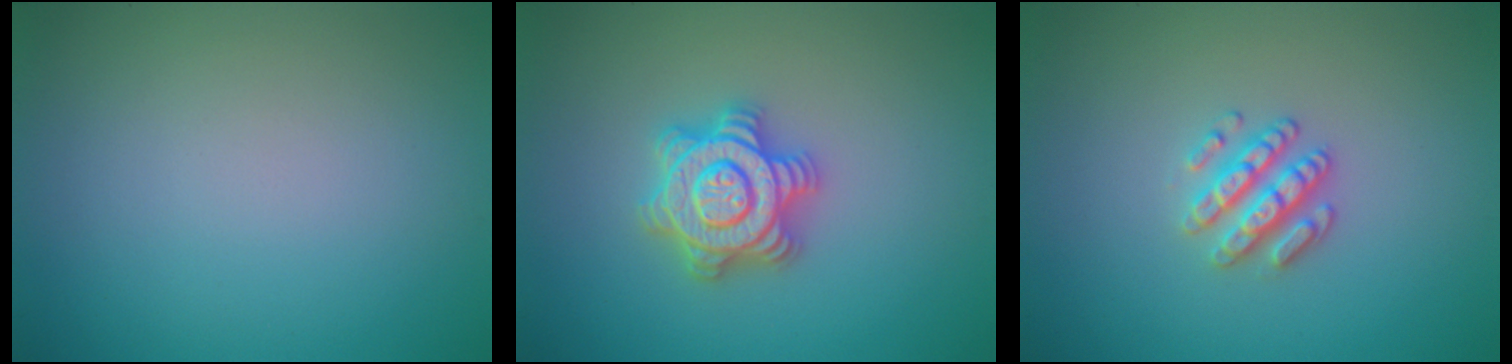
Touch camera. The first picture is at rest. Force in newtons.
{"total": 4.9, "press": 4.8, "slide": 0.8}
{"total": 2.8, "press": 2.6, "slide": 0.9}